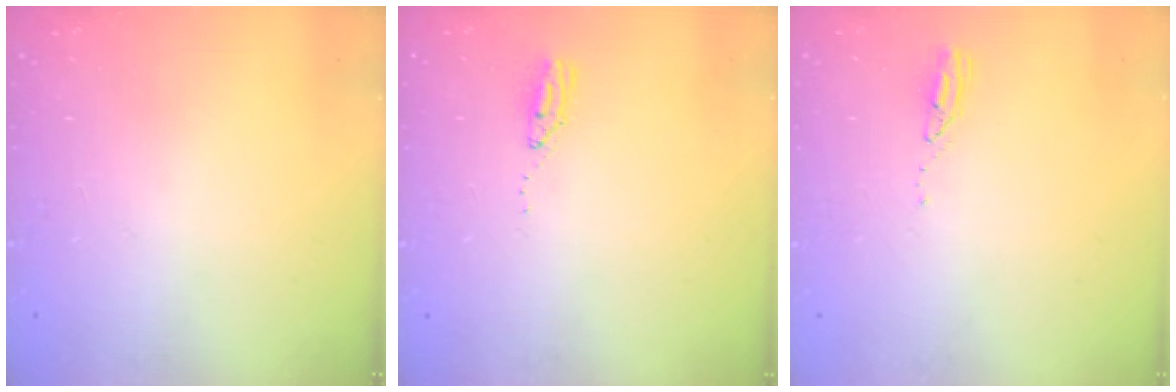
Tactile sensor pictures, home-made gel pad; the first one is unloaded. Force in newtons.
{"total": 3.5, "press": 3.5, "slide": 0.4}
{"total": 3.2, "press": 3.2, "slide": 0.3}